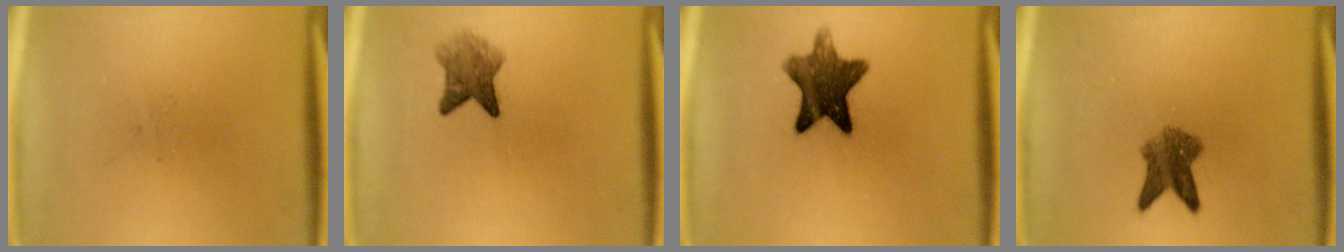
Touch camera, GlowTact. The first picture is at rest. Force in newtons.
{"total": 4.2}
{"total": 10.3}
{"total": 4.9}